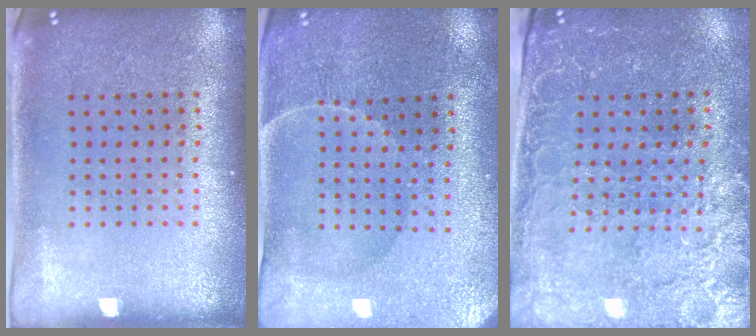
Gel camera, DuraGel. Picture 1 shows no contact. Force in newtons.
{"total": 0.7, "press": 0.6, "slide": 0.4}
{"total": 2.9, "press": 2.8, "slide": 0.8}